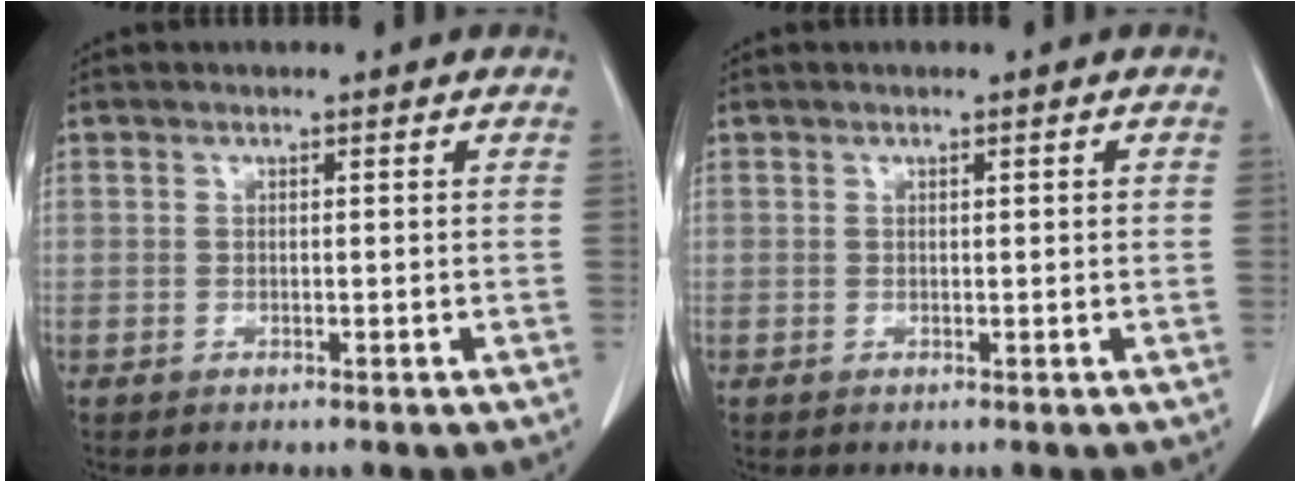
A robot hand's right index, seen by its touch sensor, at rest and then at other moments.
{"total": 0.7, "force": [0.2, 0.1, 0.7], "torque": [-0.012, 0.003, 0.003]}